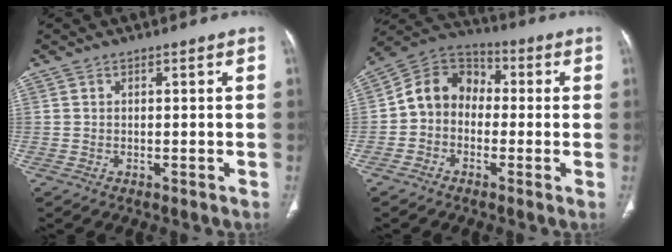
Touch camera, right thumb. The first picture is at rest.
{"total": 9.7, "force": [-0.9, 8.1, 5.2], "torque": [-0.069, 0.039, -0.035]}